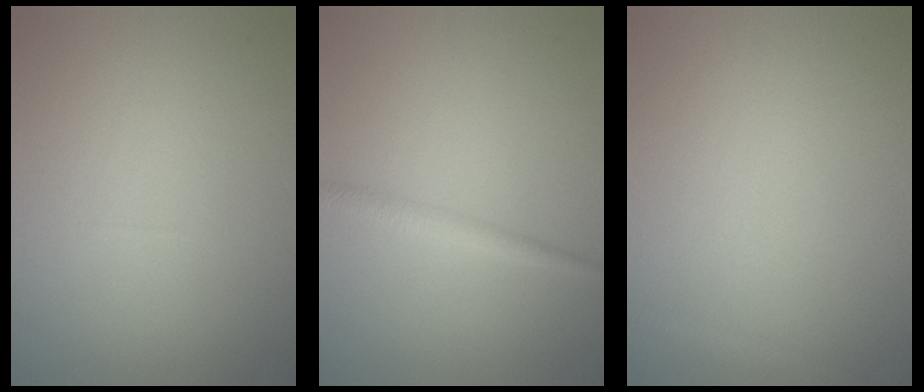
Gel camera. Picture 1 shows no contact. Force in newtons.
{"total": 1.6, "press": 1.6, "slide": 0.1}
{"total": 0.8, "press": 0.8, "slide": 0.0}